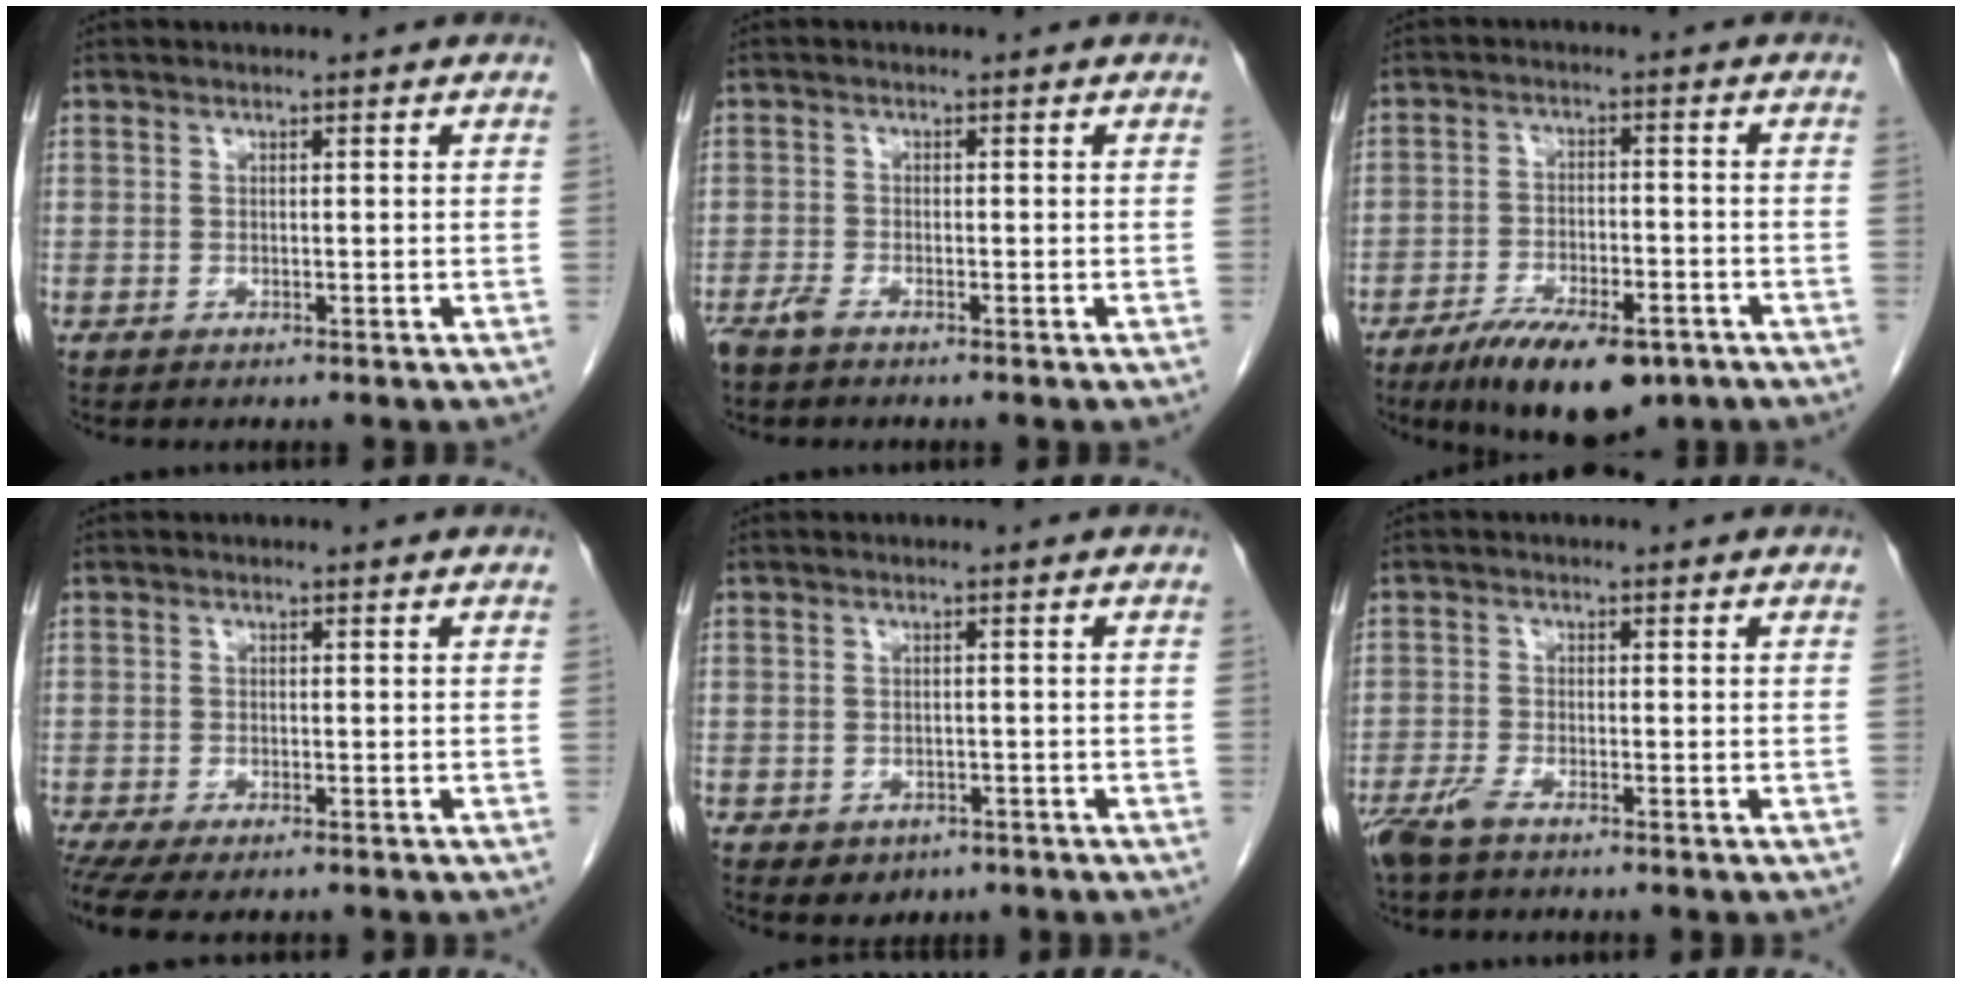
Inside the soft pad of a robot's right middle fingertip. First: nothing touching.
{"total": 2.0, "force": [-1.6, 0.4, 1.1], "torque": [-0.028, -0.003, -0.032]}
{"total": 12.0, "force": [-8.2, 4.2, 7.6], "torque": [-0.118, -0.008, -0.131]}
{"total": 6.6, "force": [-5.0, 2.2, 3.8], "torque": [-0.069, -0.009, -0.081]}
{"total": 3.1, "force": [-1.7, 2.3, 1.1], "torque": [-0.011, 0.004, -0.012]}
{"total": 3.8, "force": [-2.8, 0.8, 2.4], "torque": [-0.056, -0.007, -0.056]}